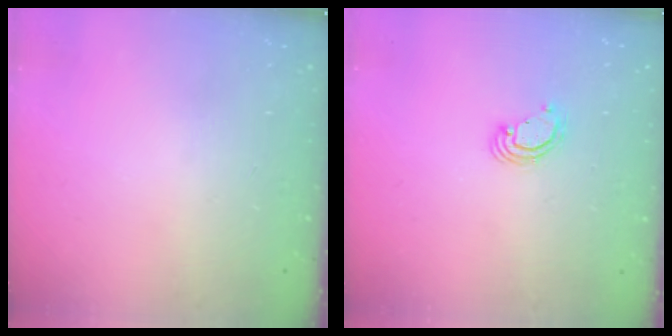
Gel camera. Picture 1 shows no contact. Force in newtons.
{"total": 3.6, "press": 3.6, "slide": 0.3}